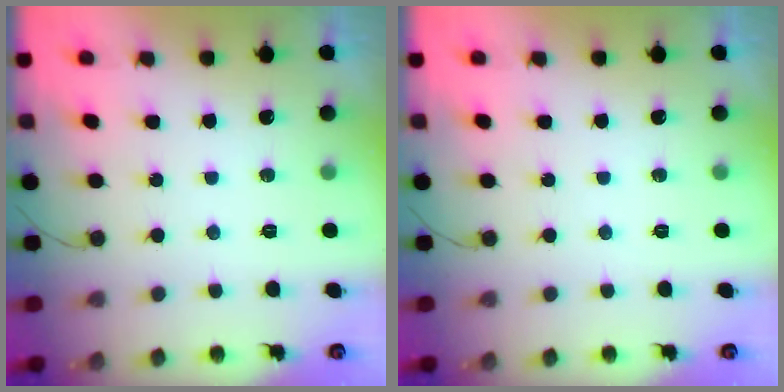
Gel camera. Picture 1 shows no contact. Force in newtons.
{"total": 0.0}